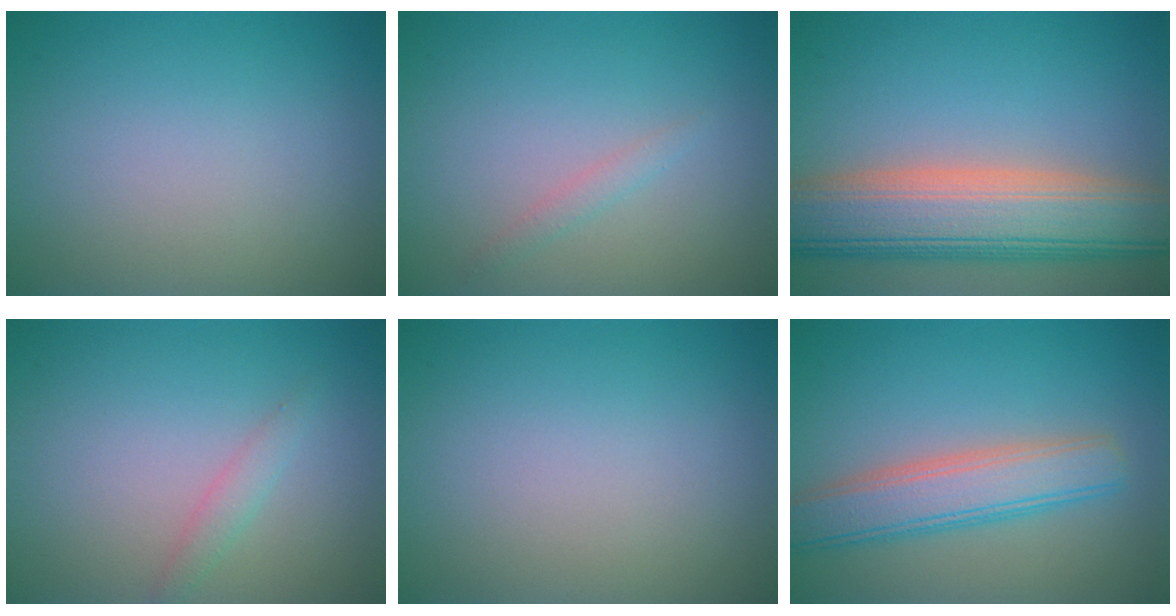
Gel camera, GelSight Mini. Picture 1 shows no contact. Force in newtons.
{"total": 1.0, "press": 1.0, "slide": 0.0}
{"total": 10.3, "press": 10.2, "slide": 1.2}
{"total": 1.3, "press": 1.3, "slide": 0.0}
{"total": 0.0}
{"total": 5.0, "press": 5.0, "slide": 0.2}